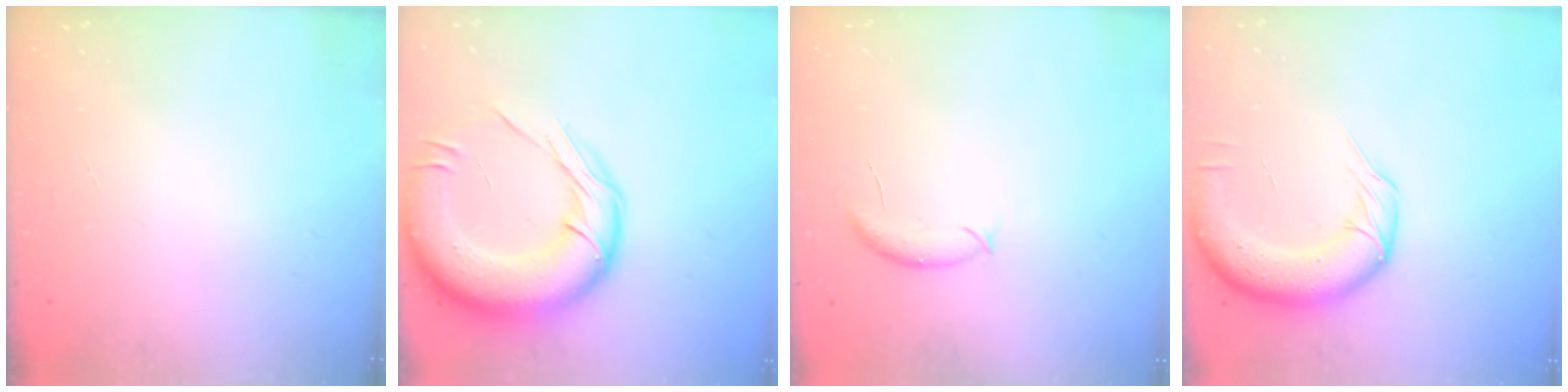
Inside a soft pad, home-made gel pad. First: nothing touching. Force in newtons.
{"total": 22.4, "press": 21.9, "slide": 5.0}
{"total": 6.4, "press": 6.3, "slide": 1.0}
{"total": 11.4, "press": 11.0, "slide": 3.1}